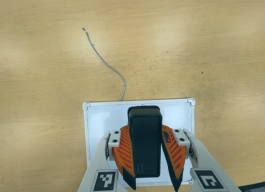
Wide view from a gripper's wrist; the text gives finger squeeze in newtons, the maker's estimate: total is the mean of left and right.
{"total": 10.2, "left": 9.5, "right": 10.9}